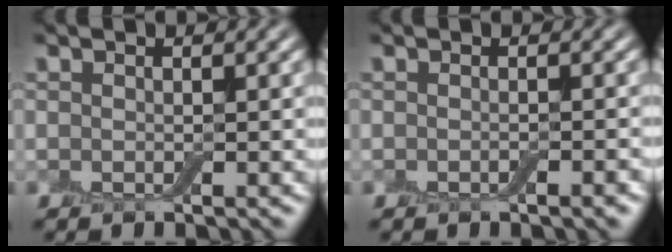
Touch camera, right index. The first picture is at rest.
{"total": 1.2, "force": [-0.5, 0.2, 1.0], "torque": [-0.012, 0.000, -0.009]}